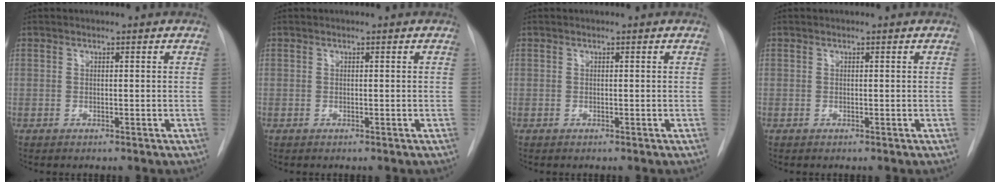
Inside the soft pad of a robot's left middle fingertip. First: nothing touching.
{"total": 0.0}
{"total": 0.0}
{"total": 0.0}